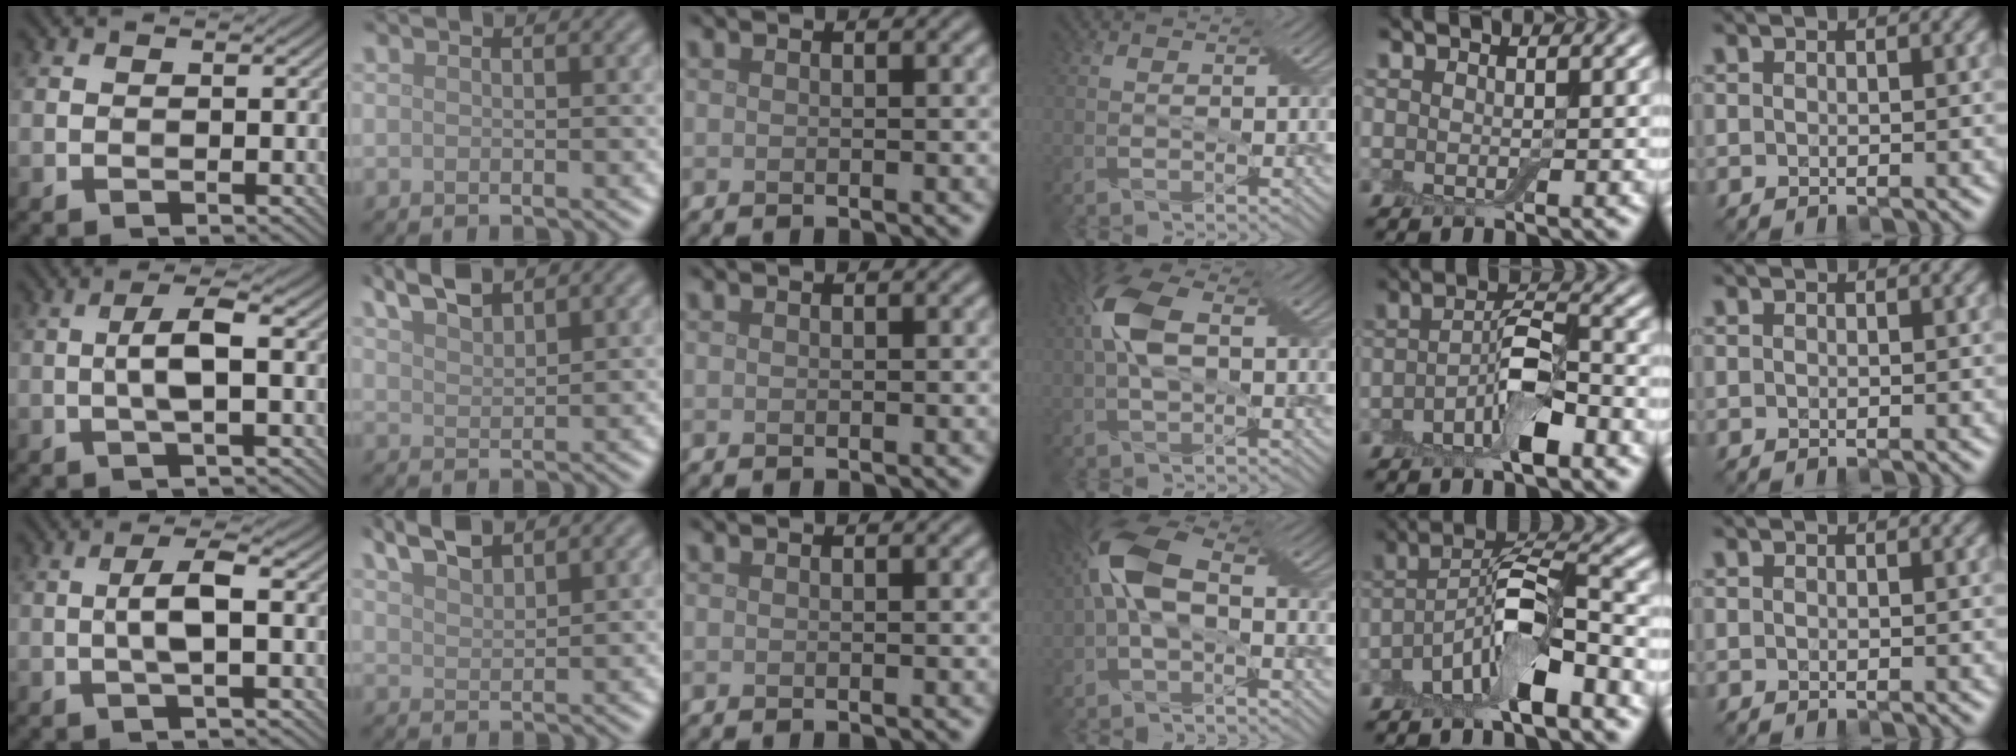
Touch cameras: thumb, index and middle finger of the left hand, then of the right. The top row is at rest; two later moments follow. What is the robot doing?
{"motion": "insert", "object": "box of matches"}